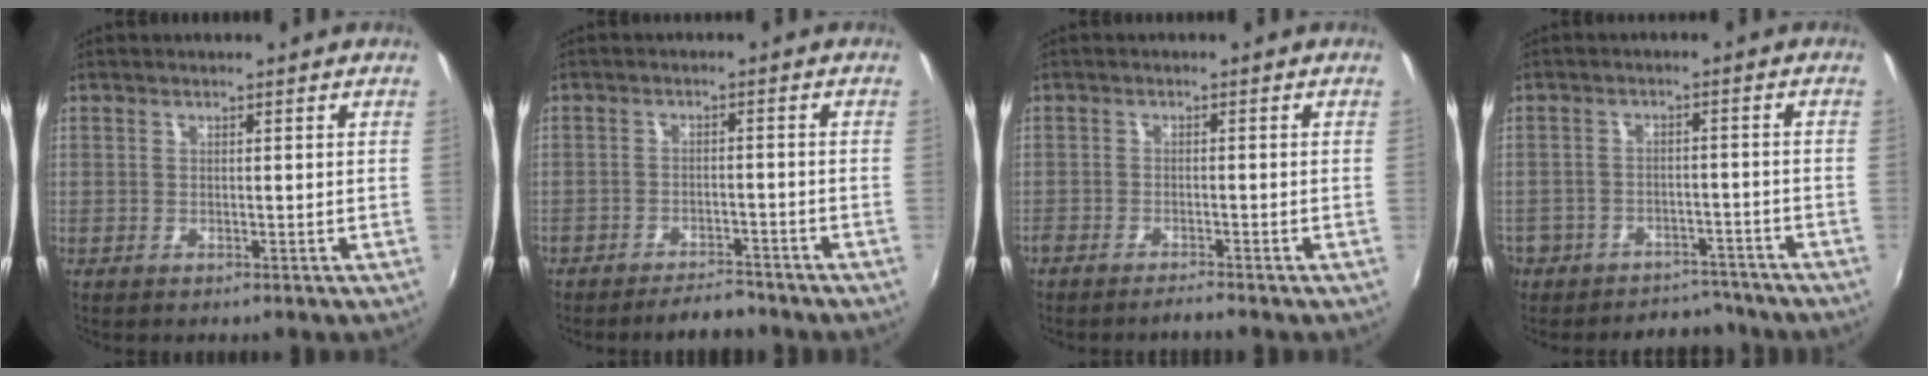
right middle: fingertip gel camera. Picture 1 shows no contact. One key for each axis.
{"total": 5.8, "fx": -5.3, "fy": 1.8, "fz": 1.6, "tx": -0.048, "ty": 0.002, "tz": -0.076}
{"total": 2.4, "fx": -2.3, "fy": 0.0, "fz": 0.7, "tx": -0.027, "ty": -0.009, "tz": -0.047}
{"total": 11.4, "fx": -8.4, "fy": 7.3, "fz": 2.3, "tx": -0.079, "ty": 0.014, "tz": -0.109}